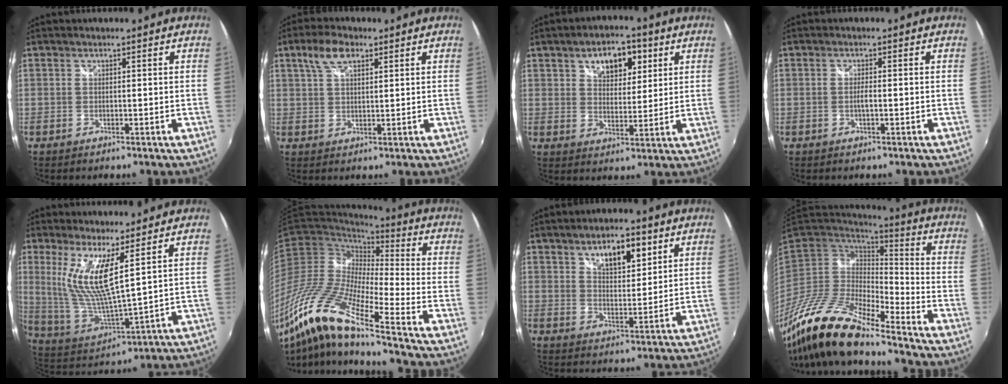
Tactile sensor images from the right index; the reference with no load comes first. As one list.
[{"total": 5.9, "force": [3.1, 2.8, 4.2], "torque": [-0.080, 0.014, 0.059]}, {"total": 9.2, "force": [4.4, 5.4, 6.0], "torque": [-0.092, 0.021, 0.072]}, {"total": 1.3, "force": [-0.4, 0.1, 1.3], "torque": [-0.025, -0.002, -0.007]}, {"total": 12.0, "force": [5.8, 1.2, 10.4], "torque": [-0.200, -0.014, 0.124]}, {"total": 21.2, "force": [-13.1, 2.6, 16.5], "torque": [-0.309, -0.043, -0.272]}, {"total": 8.2, "force": [4.6, 3.6, 5.8], "torque": [-0.088, 0.008, 0.076]}, {"total": 18.6, "force": [-13.9, 3.7, 11.9], "torque": [-0.226, -0.036, -0.276]}]